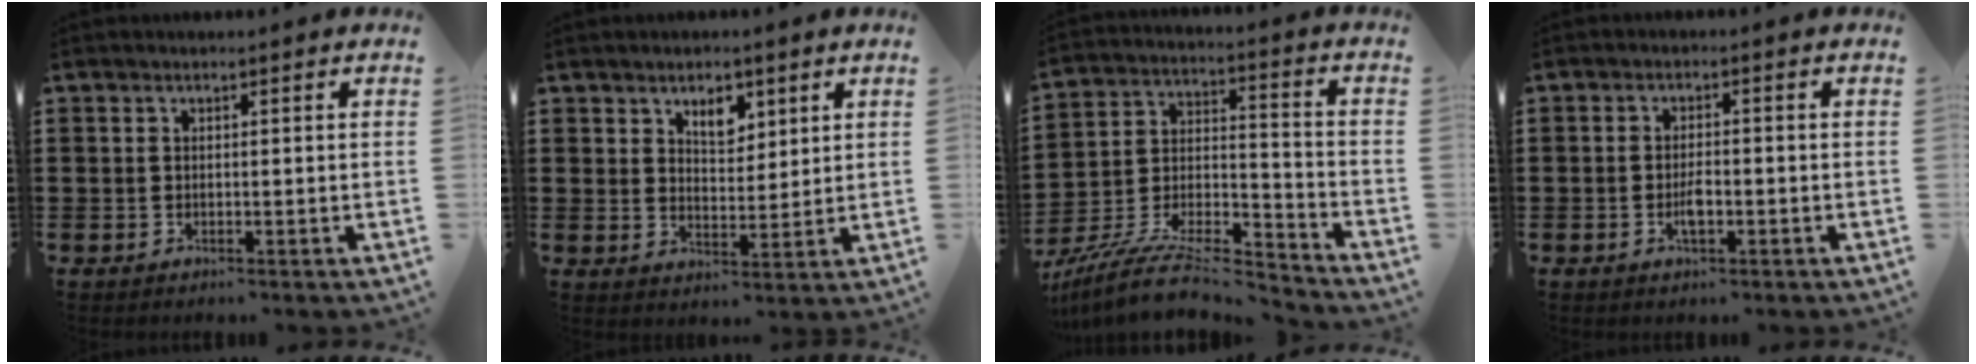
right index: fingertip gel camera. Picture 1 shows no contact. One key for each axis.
{"total": 4.5, "fx": 2.9, "fy": 2.5, "fz": 2.3, "tx": -0.040, "ty": 0.004, "tz": 0.049}
{"total": 8.9, "fx": -8.1, "fy": 1.3, "fz": 3.5, "tx": -0.067, "ty": 0.001, "tz": -0.161}
{"total": 2.7, "fx": -0.8, "fy": 0.8, "fz": 2.5, "tx": -0.045, "ty": 0.001, "tz": -0.015}